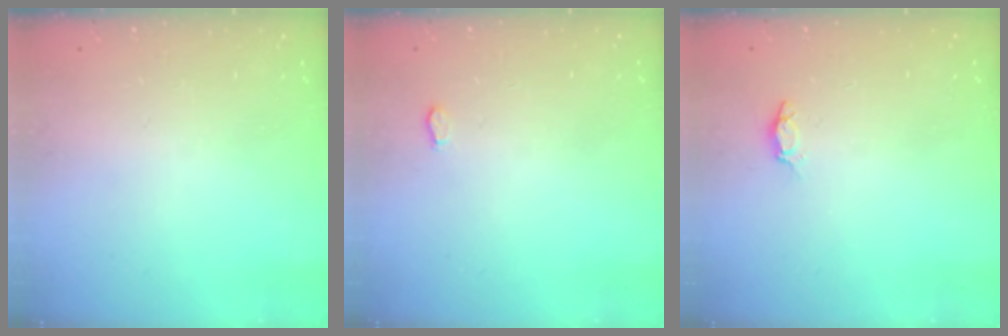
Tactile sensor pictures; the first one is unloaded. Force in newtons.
{"total": 2.6, "press": 2.5, "slide": 0.4}
{"total": 3.1, "press": 3.1, "slide": 0.4}